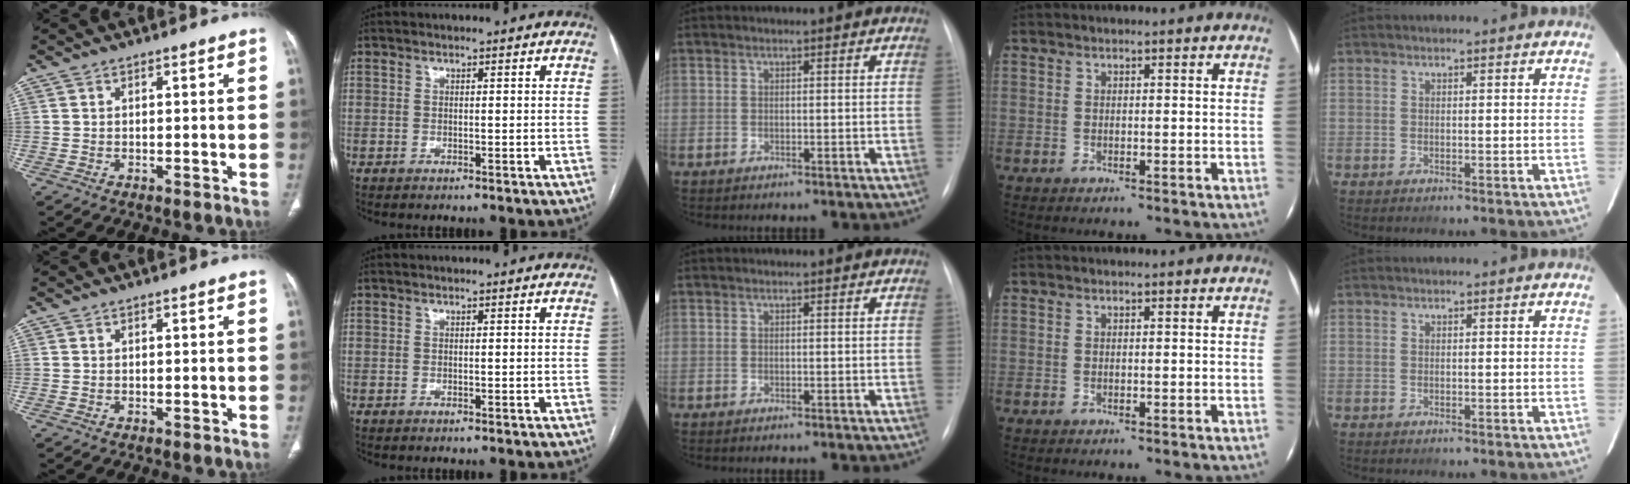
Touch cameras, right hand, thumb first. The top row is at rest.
{}